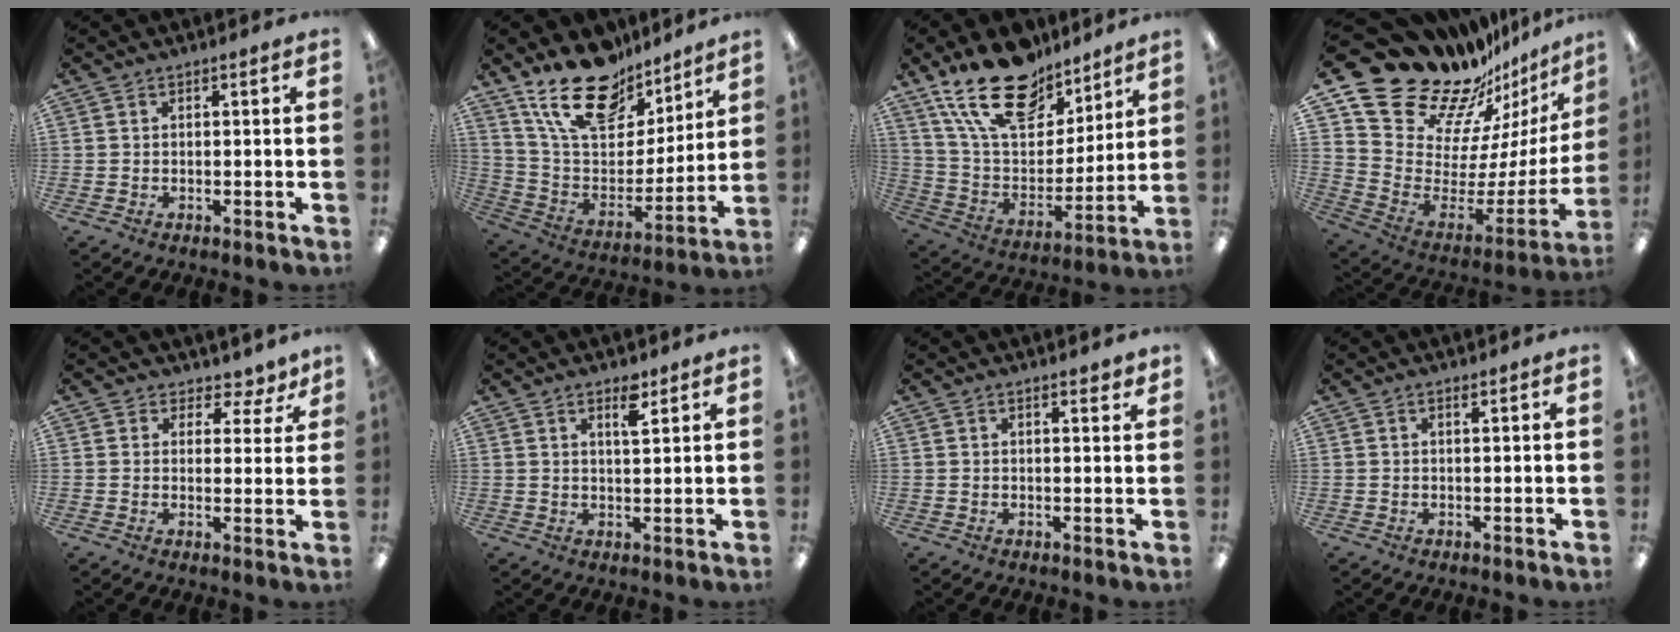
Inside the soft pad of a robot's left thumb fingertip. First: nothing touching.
{"total": 20.9, "force": [15.2, 10.4, 10.0], "torque": [-0.179, -0.094, 0.275]}
{"total": 21.7, "force": [15.5, 10.8, 10.8], "torque": [-0.194, -0.087, 0.279]}
{"total": 24.8, "force": [20.8, 11.2, 7.6], "torque": [-0.119, -0.172, 0.393]}
{"total": 4.7, "force": [3.3, 3.1, 1.4], "torque": [-0.010, -0.028, 0.056]}
{"total": 3.5, "force": [2.5, 0.7, 2.4], "torque": [-0.039, -0.005, 0.040]}
{"total": 2.0, "force": [1.8, 0.3, 0.9], "torque": [-0.004, -0.009, 0.028]}
{"total": 0.9, "force": [0.8, 0.1, 0.4], "torque": [-0.009, 0.000, 0.015]}